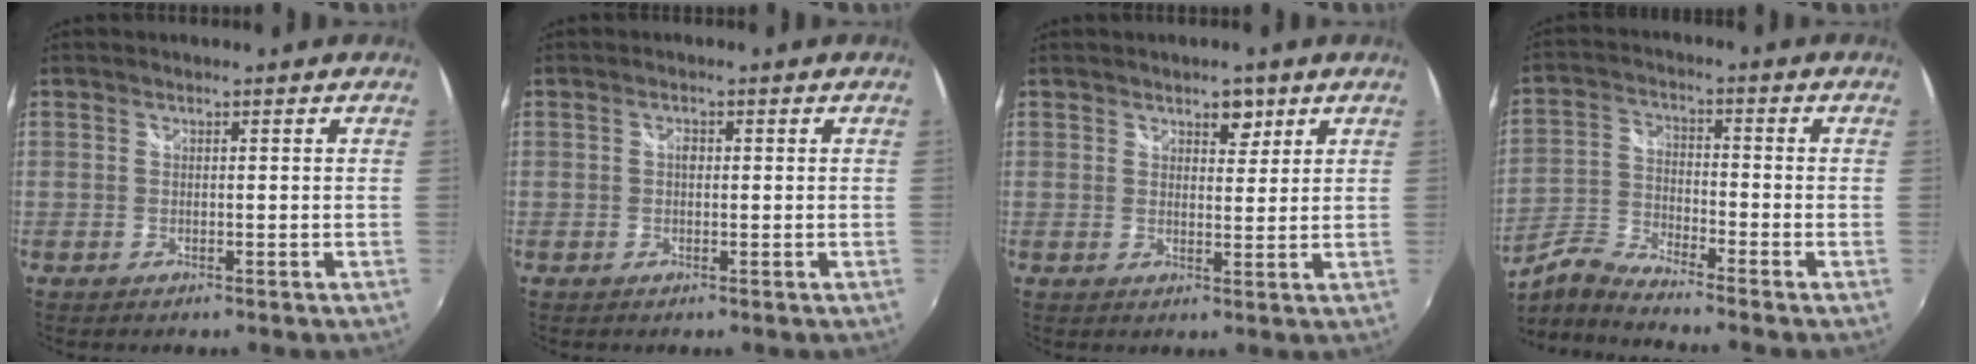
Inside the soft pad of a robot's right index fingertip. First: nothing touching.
{"total": 1.0, "force": [0.0, 0.8, 0.7], "torque": [-0.012, 0.003, -0.002]}
{"total": 3.3, "force": [2.1, 1.9, 1.7], "torque": [-0.018, 0.002, 0.031]}
{"total": 6.9, "force": [-6.2, 0.5, 3.1], "torque": [-0.067, -0.004, -0.132]}